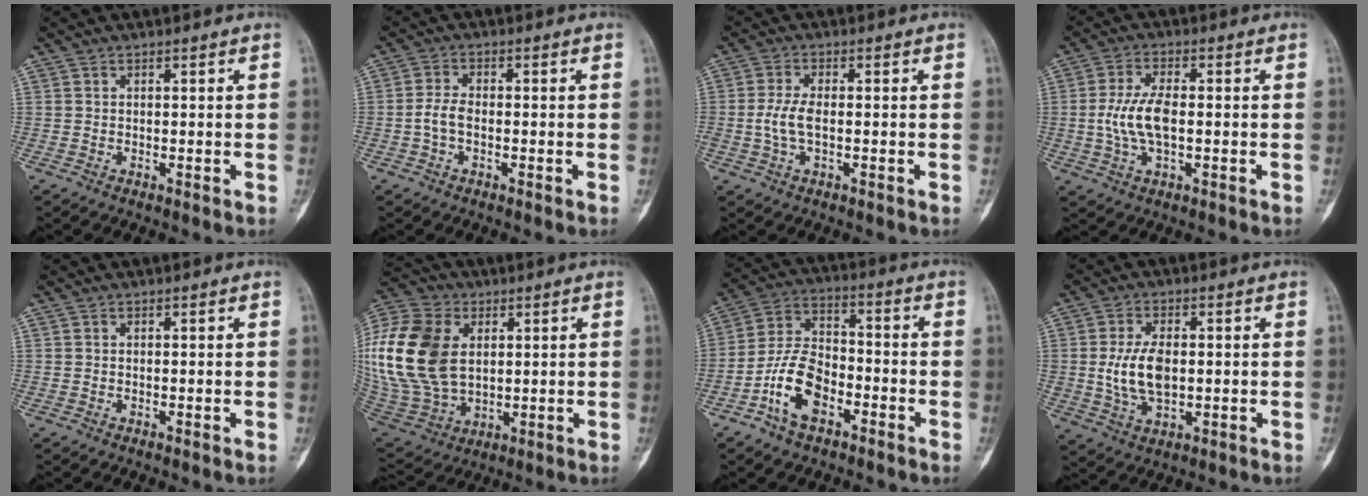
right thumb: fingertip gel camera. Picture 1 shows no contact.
{"total": 3.5, "force": [-0.8, 2.0, 2.7], "torque": [-0.061, 0.012, -0.019]}
{"total": 4.7, "force": [-0.5, 2.2, 4.1], "torque": [-0.099, 0.006, -0.010]}
{"total": 7.9, "force": [-0.5, 3.5, 7.1], "torque": [-0.156, 0.007, -0.011]}
{"total": 0.0}
{"total": 25.6, "force": [4.6, 17.8, 17.9], "torque": [-0.399, 0.002, 0.097]}
{"total": 11.4, "force": [-5.3, 6.5, 7.6], "torque": [-0.141, 0.039, -0.104]}
{"total": 8.8, "force": [0.2, 4.9, 7.3], "torque": [-0.141, -0.002, 0.010]}